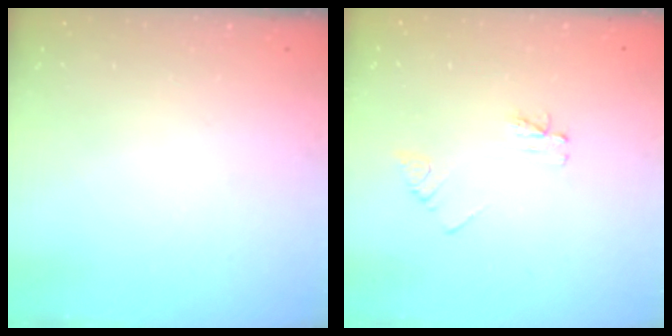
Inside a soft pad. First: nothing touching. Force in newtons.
{"total": 3.4, "press": 3.3, "slide": 0.3}